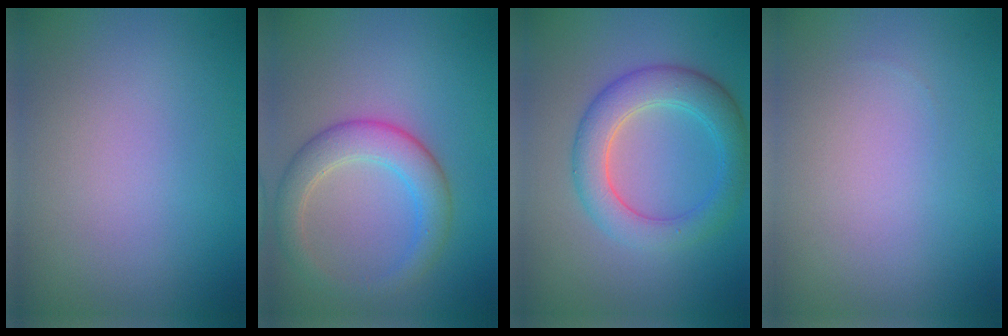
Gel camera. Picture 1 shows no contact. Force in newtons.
{"total": 4.3, "press": 4.3, "slide": 0.2}
{"total": 5.2, "press": 5.2, "slide": 0.1}
{"total": 0.0}